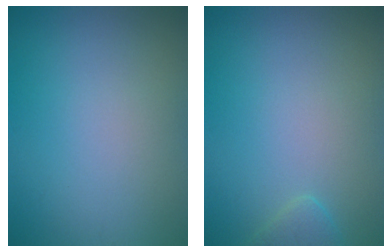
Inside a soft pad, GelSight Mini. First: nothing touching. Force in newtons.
{"total": 1.3, "press": 1.3, "slide": 0.1}